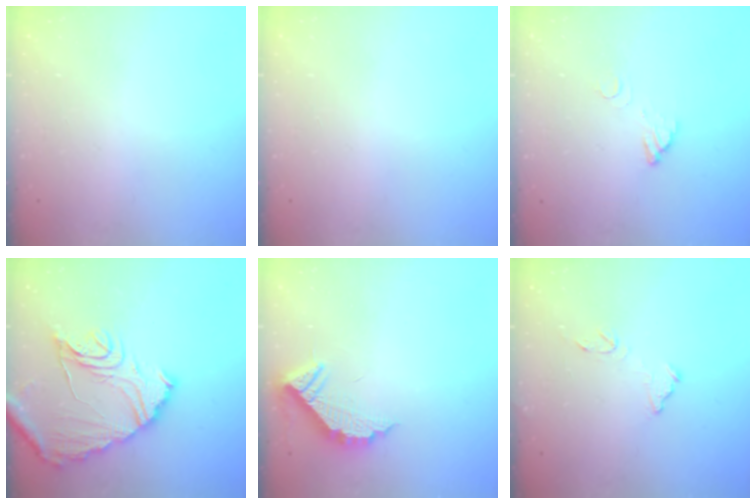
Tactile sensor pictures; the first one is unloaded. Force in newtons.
{"total": 0.0}
{"total": 3.5, "press": 3.5, "slide": 0.3}
{"total": 16.2, "press": 16.1, "slide": 1.8}
{"total": 9.6, "press": 9.6, "slide": 0.4}
{"total": 10.3, "press": 10.3, "slide": 0.4}